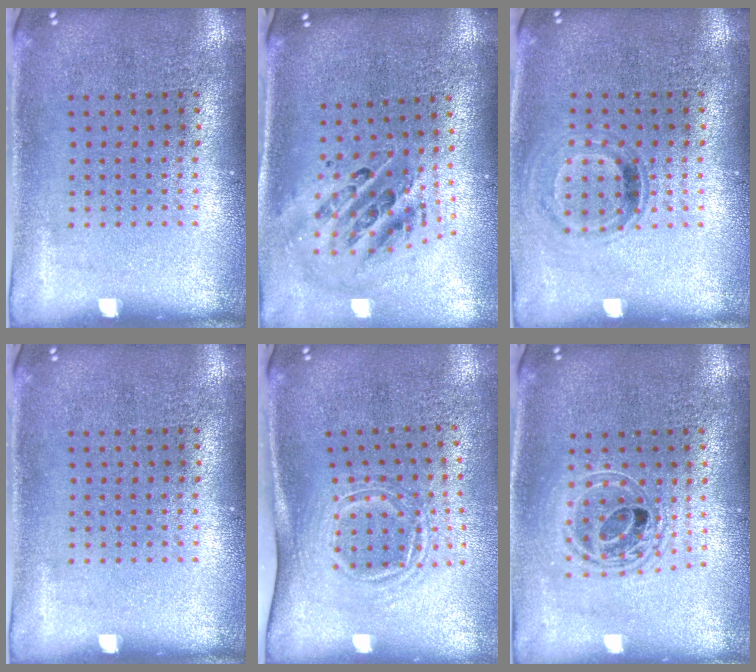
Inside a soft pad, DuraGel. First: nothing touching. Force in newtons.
{"total": 1.6, "press": 1.4, "slide": 0.8}
{"total": 0.9, "press": 0.8, "slide": 0.4}
{"total": 0.0}
{"total": 1.7, "press": 1.1, "slide": 1.2}
{"total": 1.5, "press": 1.3, "slide": 0.8}